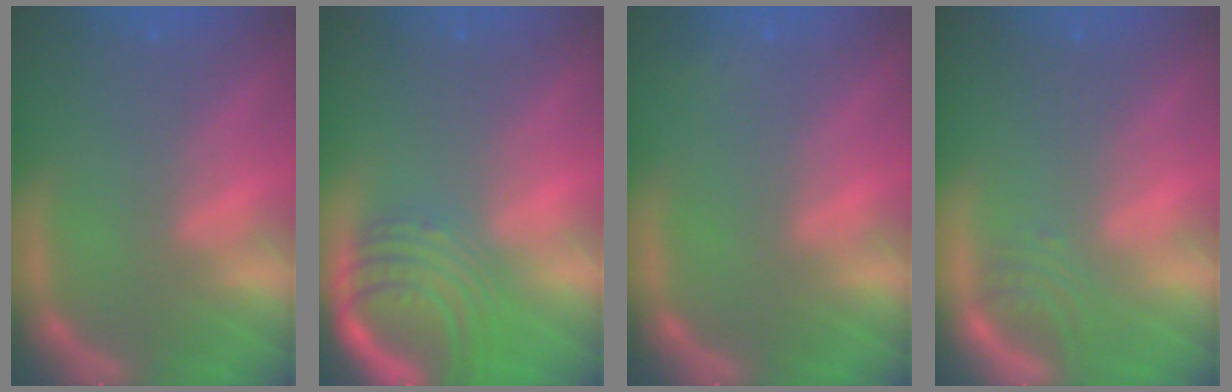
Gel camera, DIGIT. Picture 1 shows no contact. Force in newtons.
{"total": 7.6}
{"total": 0.9}
{"total": 2.0}